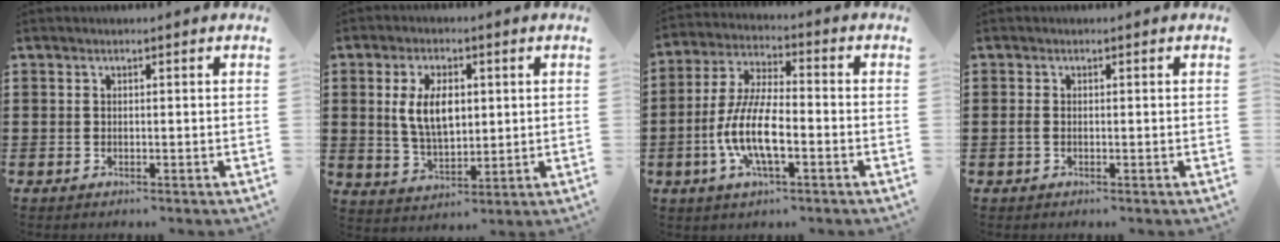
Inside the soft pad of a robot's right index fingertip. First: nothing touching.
{"total": 7.5, "force": [1.2, 4.1, 6.1], "torque": [-0.125, 0.010, 0.017]}
{"total": 10.4, "force": [-3.2, 3.4, 9.3], "torque": [-0.216, -0.013, -0.067]}
{"total": 0.8, "force": [-0.3, 0.2, 0.7], "torque": [-0.022, -0.006, -0.007]}